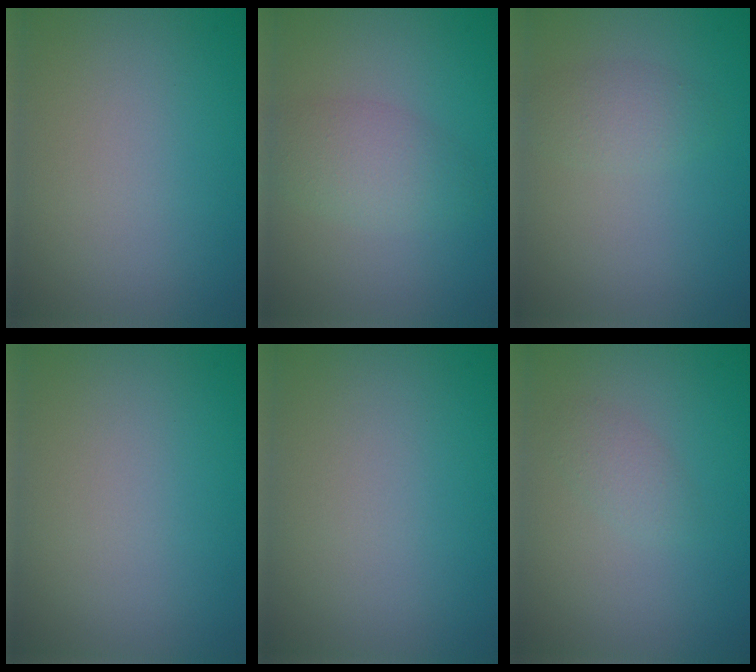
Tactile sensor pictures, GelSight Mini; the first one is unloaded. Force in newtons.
{"total": 2.8, "press": 2.8, "slide": 0.1}
{"total": 1.7, "press": 1.7, "slide": 0.0}
{"total": 0.0}
{"total": 0.0}
{"total": 1.2, "press": 1.2, "slide": 0.0}